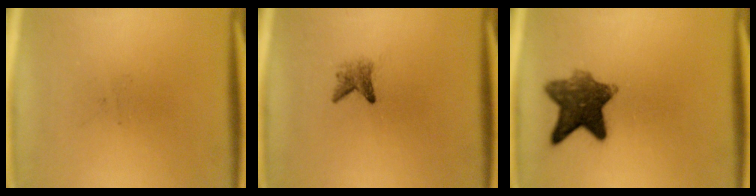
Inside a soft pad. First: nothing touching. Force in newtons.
{"total": 2.0}
{"total": 9.1}